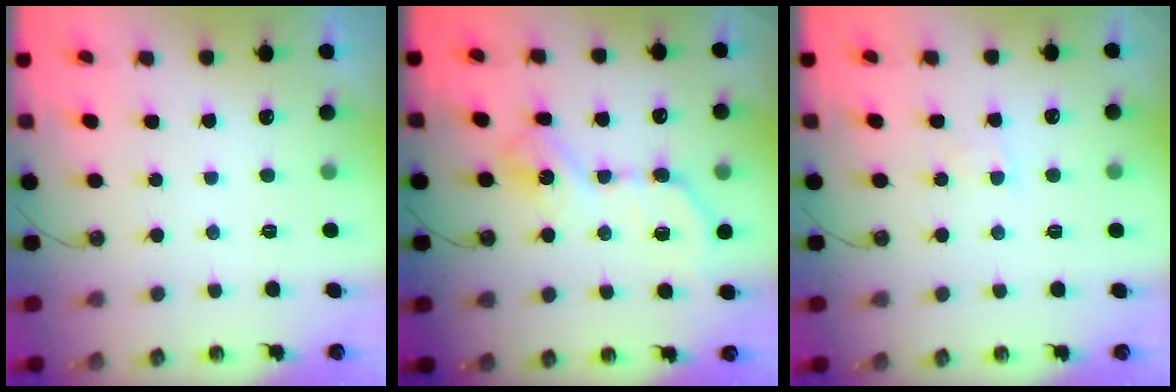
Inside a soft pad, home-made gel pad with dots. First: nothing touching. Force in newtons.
{"total": 11.8, "press": 11.8, "slide": 0.2}
{"total": 4.0, "press": 3.9, "slide": 0.4}